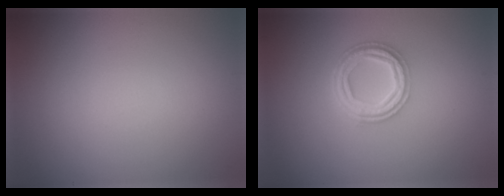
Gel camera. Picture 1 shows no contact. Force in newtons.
{"total": 4.4, "press": 3.3, "slide": 2.8}